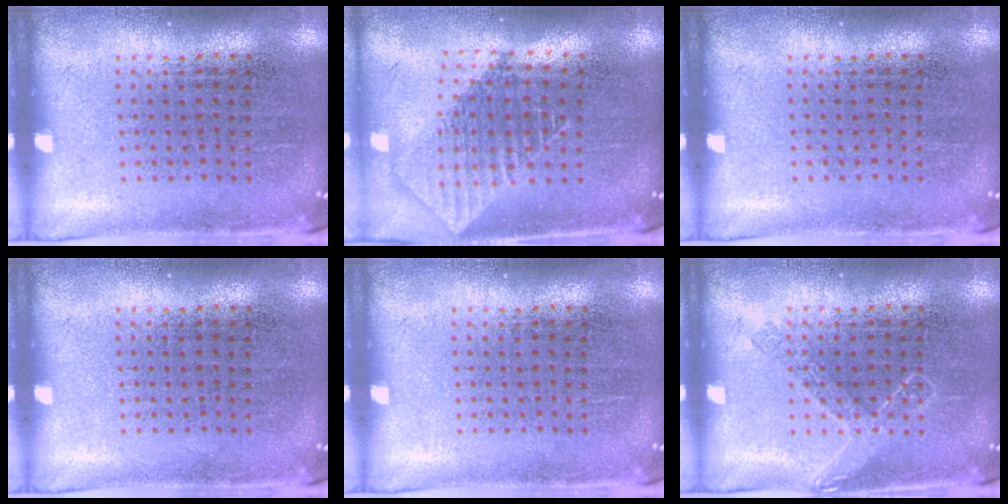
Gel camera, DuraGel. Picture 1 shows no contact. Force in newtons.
{"total": 1.9, "press": 1.5, "slide": 1.1}
{"total": 0.0}
{"total": 0.0}
{"total": 0.0}
{"total": 1.7, "press": 1.7, "slide": 0.3}